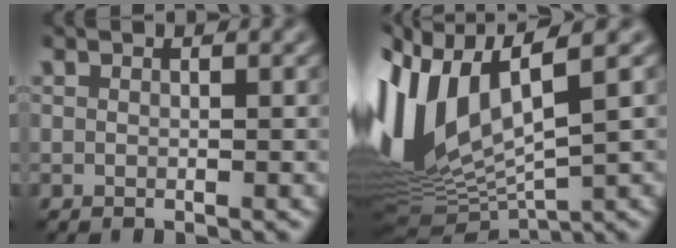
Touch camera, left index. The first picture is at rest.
{"total": 11.0, "force": [1.1, 4.5, 10.0], "torque": [-0.227, 0.000, 0.034]}